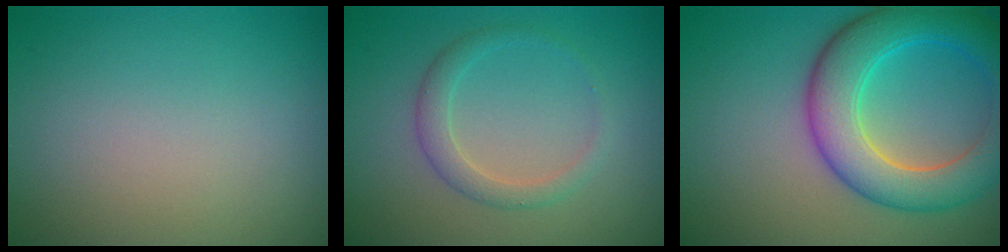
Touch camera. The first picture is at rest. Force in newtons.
{"total": 1.5, "press": 1.5, "slide": 0.0}
{"total": 7.3, "press": 7.3, "slide": 0.1}